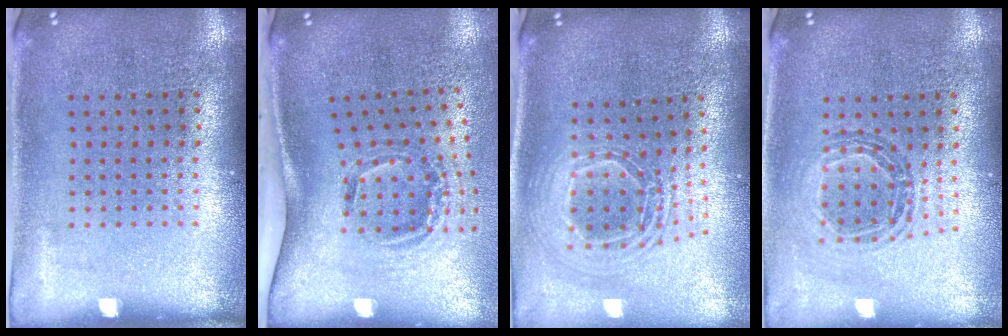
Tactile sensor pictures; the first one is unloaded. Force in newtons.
{"total": 2.1, "press": 1.2, "slide": 1.7}
{"total": 2.2, "press": 1.7, "slide": 1.3}
{"total": 0.9, "press": 0.9, "slide": 0.2}